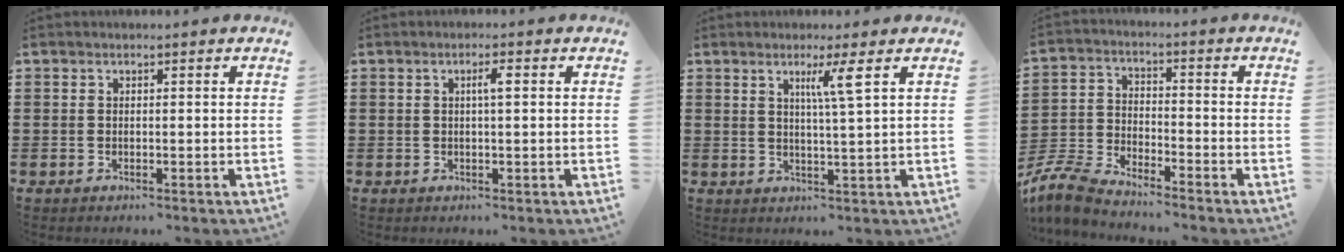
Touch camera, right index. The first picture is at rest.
{"total": 2.0, "force": [0.4, 0.3, 2.0], "torque": [-0.038, 0.004, 0.004]}
{"total": 4.2, "force": [1.9, -0.7, 3.7], "torque": [-0.075, -0.007, 0.028]}
{"total": 6.7, "force": [-6.4, 0.6, 1.8], "torque": [-0.058, 0.001, -0.133]}